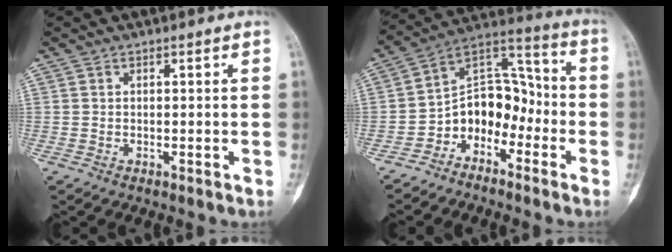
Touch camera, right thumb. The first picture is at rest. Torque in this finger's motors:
{"motor_torque": [1.30, 1.00, 0.46, -0.61, 0.02]}